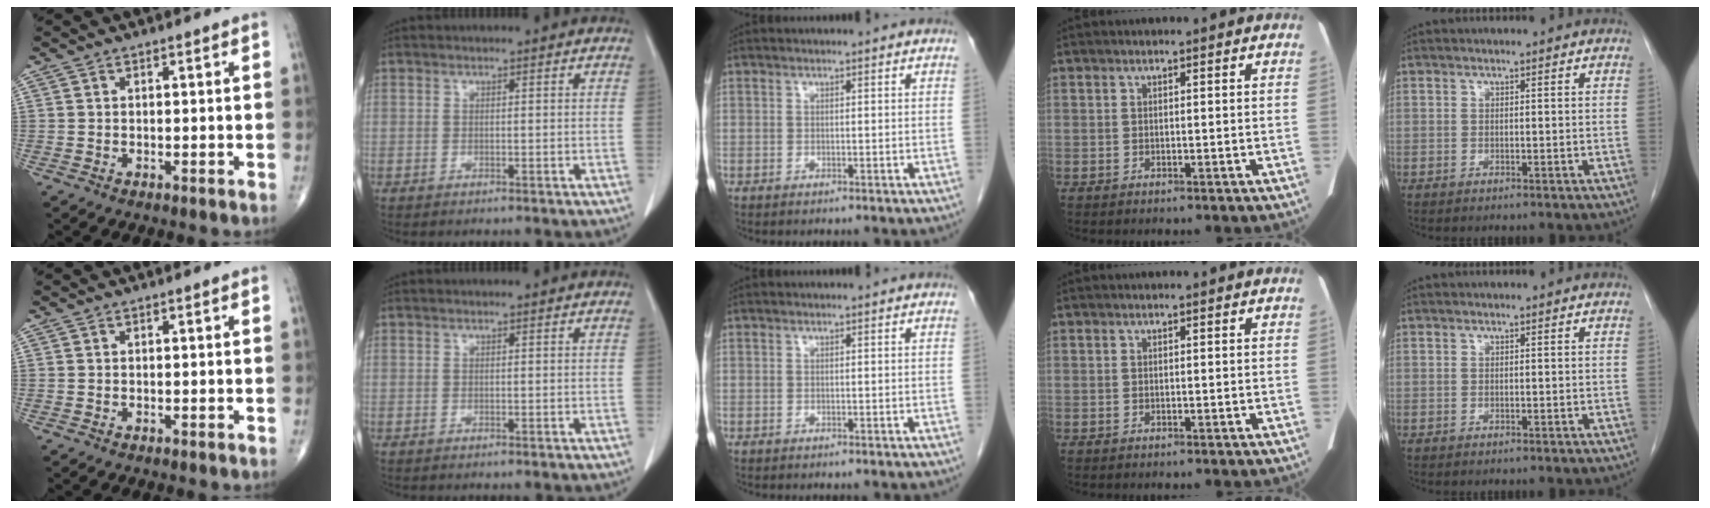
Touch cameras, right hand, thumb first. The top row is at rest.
{}